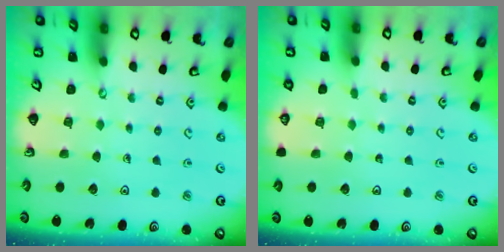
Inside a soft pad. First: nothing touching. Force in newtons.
{"total": 0.0}